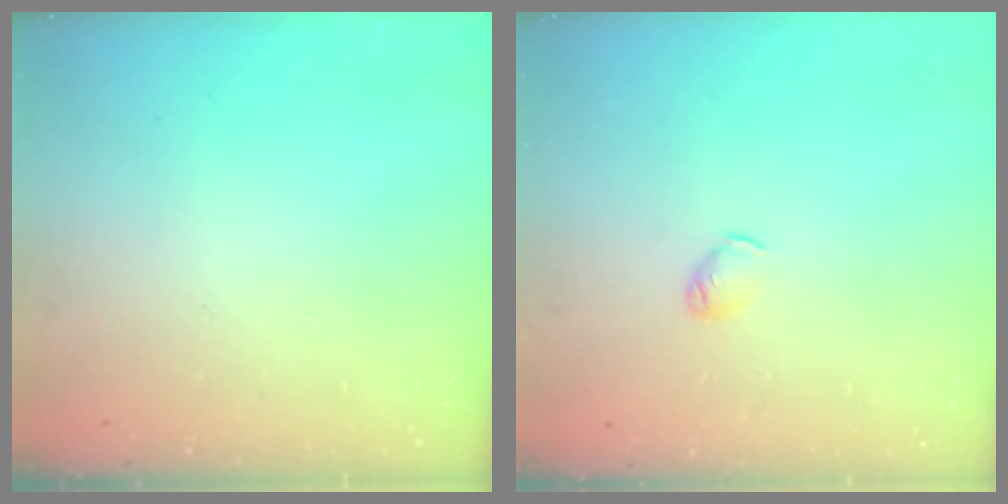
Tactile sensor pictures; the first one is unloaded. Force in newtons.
{"total": 2.9, "press": 2.9, "slide": 0.5}